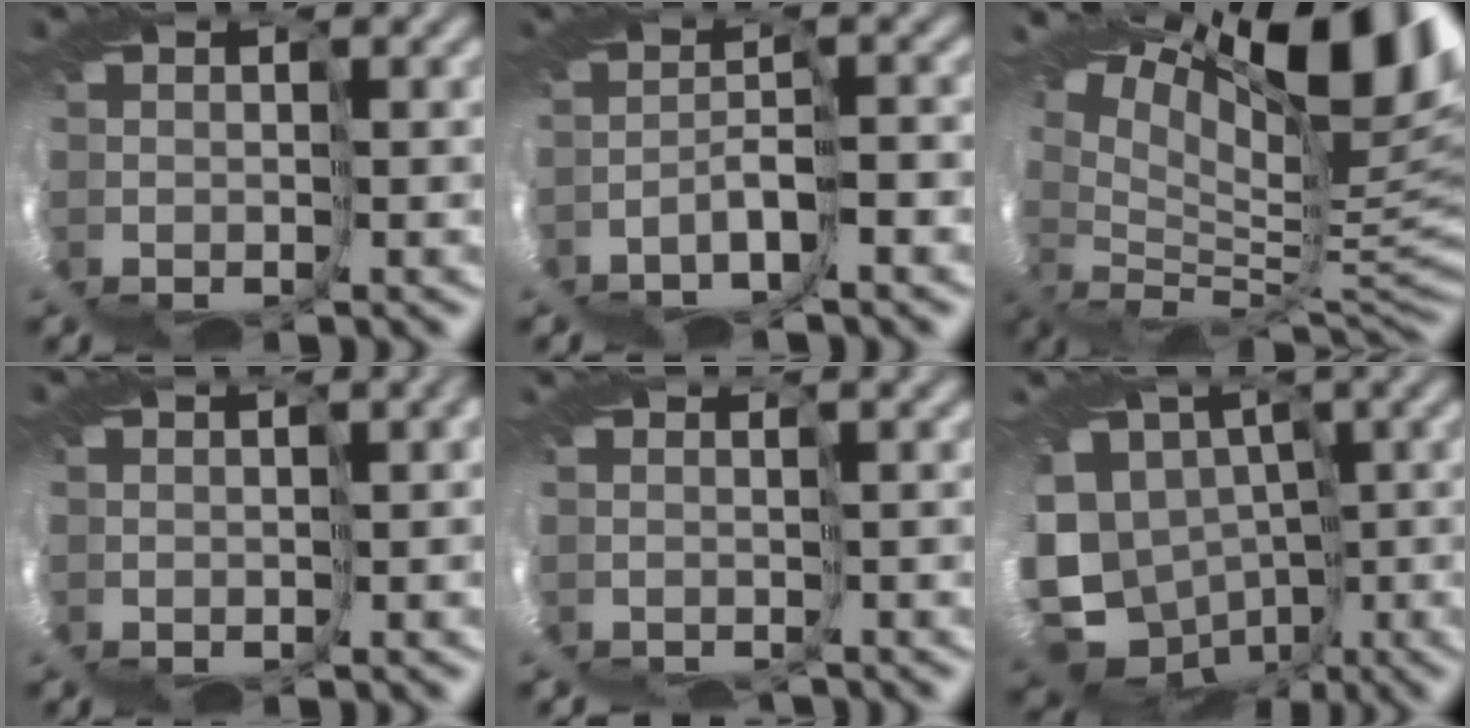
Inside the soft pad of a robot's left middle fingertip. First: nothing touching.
{"total": 3.7, "force": [-1.0, -3.4, -0.8], "torque": [-0.004, 0.002, -0.025]}
{"total": 12.1, "force": [10.0, -1.2, 6.8], "torque": [-0.121, 0.011, 0.188]}
{"total": 1.4, "force": [-0.5, 0.5, 1.2], "torque": [-0.018, 0.005, 0.009]}
{"total": 3.9, "force": [-2.3, -2.0, -2.5], "torque": [0.049, -0.009, -0.011]}
{"total": 7.2, "force": [-2.3, 6.3, 2.5], "torque": [-0.098, -0.024, -0.030]}